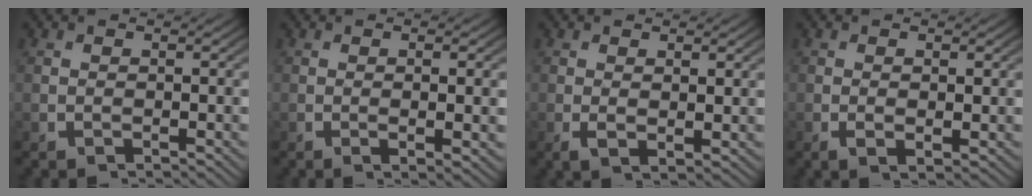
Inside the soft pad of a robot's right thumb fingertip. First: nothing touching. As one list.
[{"total": 2.2, "force": [0.1, 0.3, 2.1], "torque": [-0.033, 0.000, 0.001]}, {"total": 1.5, "force": [0.5, 0.5, 1.3], "torque": [-0.028, -0.010, 0.016]}, {"total": 1.3, "force": [0.2, 0.5, 1.2], "torque": [-0.024, -0.005, 0.006]}]